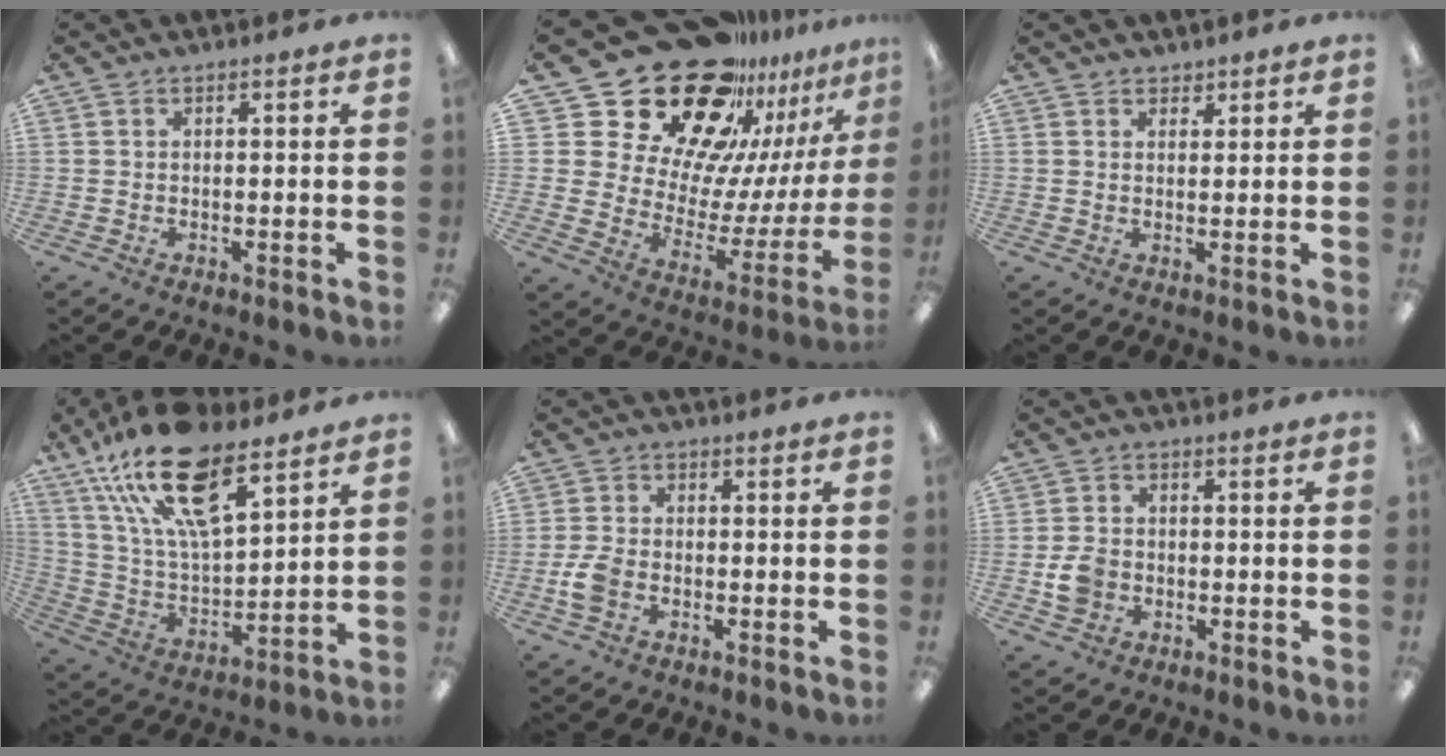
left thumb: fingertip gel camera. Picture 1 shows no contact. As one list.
[{"total": 31.7, "force": [23.1, 16.3, 14.3], "torque": [-0.234, -0.179, 0.439]}, {"total": 1.7, "force": [1.5, 0.8, 0.0], "torque": [0.008, -0.005, 0.028]}, {"total": 22.2, "force": [14.0, 9.1, 14.6], "torque": [-0.269, -0.069, 0.247]}, {"total": 5.3, "force": [-1.9, 3.7, 3.3], "torque": [-0.071, 0.008, -0.037]}, {"total": 5.3, "force": [-1.3, 4.4, 2.5], "torque": [-0.041, 0.006, -0.024]}]